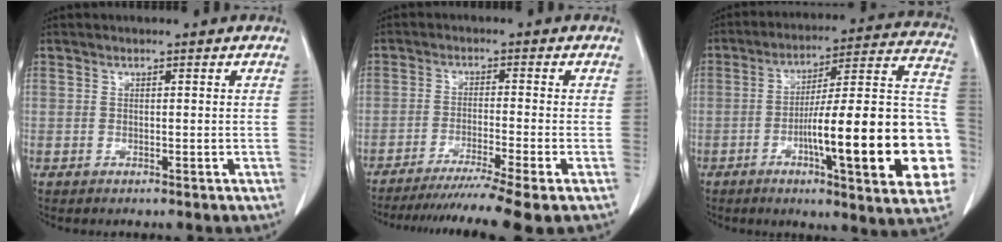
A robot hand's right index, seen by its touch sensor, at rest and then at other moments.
{"total": 12.1, "force": [-9.8, -1.9, 6.9], "torque": [-0.096, -0.035, -0.151]}
{"total": 25.6, "force": [-6.3, 3.0, 24.7], "torque": [-0.263, 0.016, -0.088]}